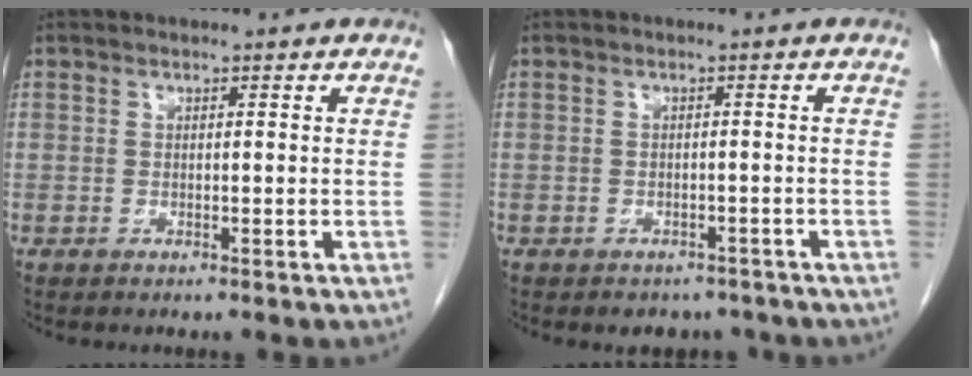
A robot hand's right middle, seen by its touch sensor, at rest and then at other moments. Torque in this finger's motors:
{"motor_torque": [0.04, -0.03, -0.01, 0.00]}